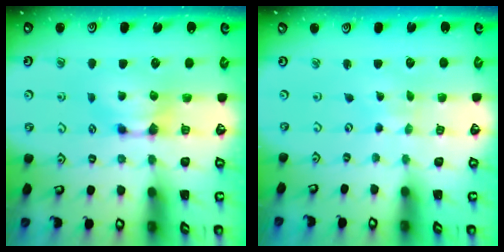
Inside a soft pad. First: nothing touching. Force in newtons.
{"total": 6.3, "press": 6.3, "slide": 0.3}